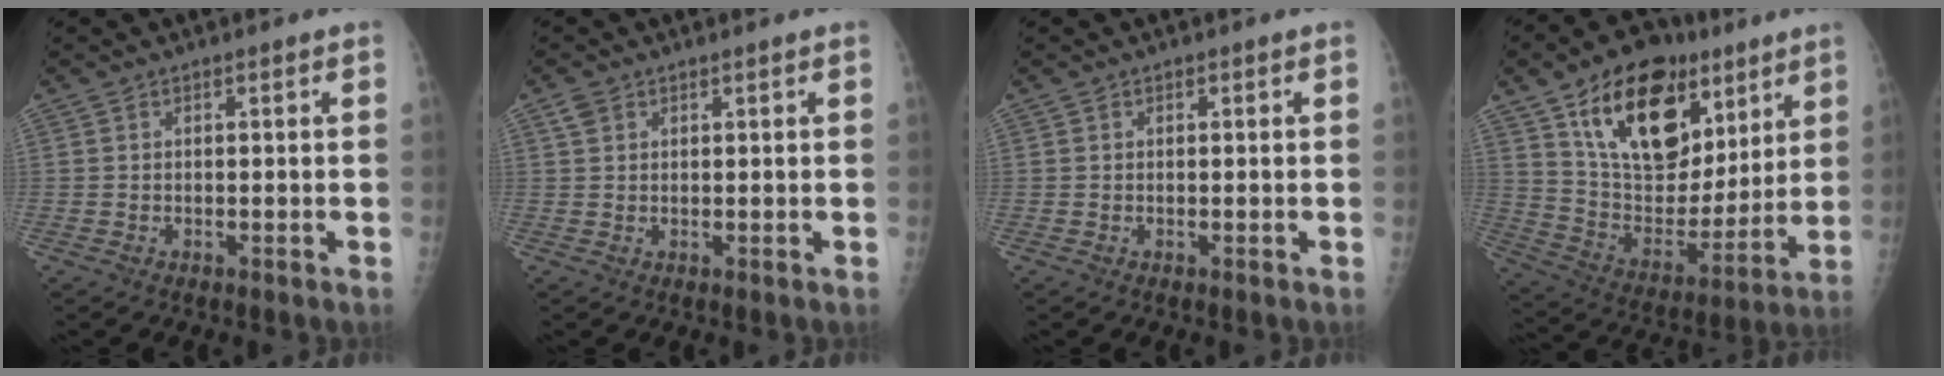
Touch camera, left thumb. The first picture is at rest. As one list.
[{"total": 1.7, "force": [1.0, 1.2, 0.8], "torque": [-0.007, 0.004, 0.020]}, {"total": 0.0}, {"total": 24.2, "force": [12.2, 14.6, 15.0], "torque": [-0.202, -0.036, 0.212]}]